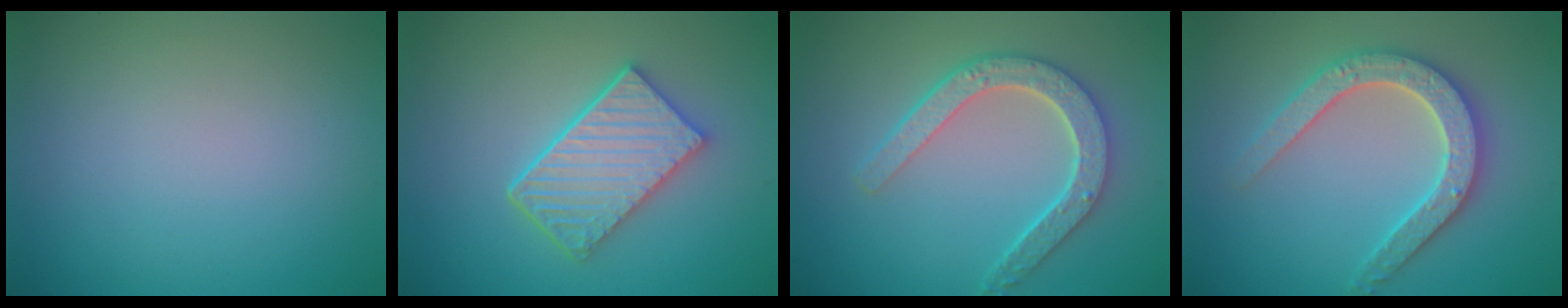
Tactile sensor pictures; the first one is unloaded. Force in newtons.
{"total": 5.3, "press": 4.3, "slide": 3.2}
{"total": 4.8, "press": 3.7, "slide": 3.0}
{"total": 4.9, "press": 4.9, "slide": 0.9}